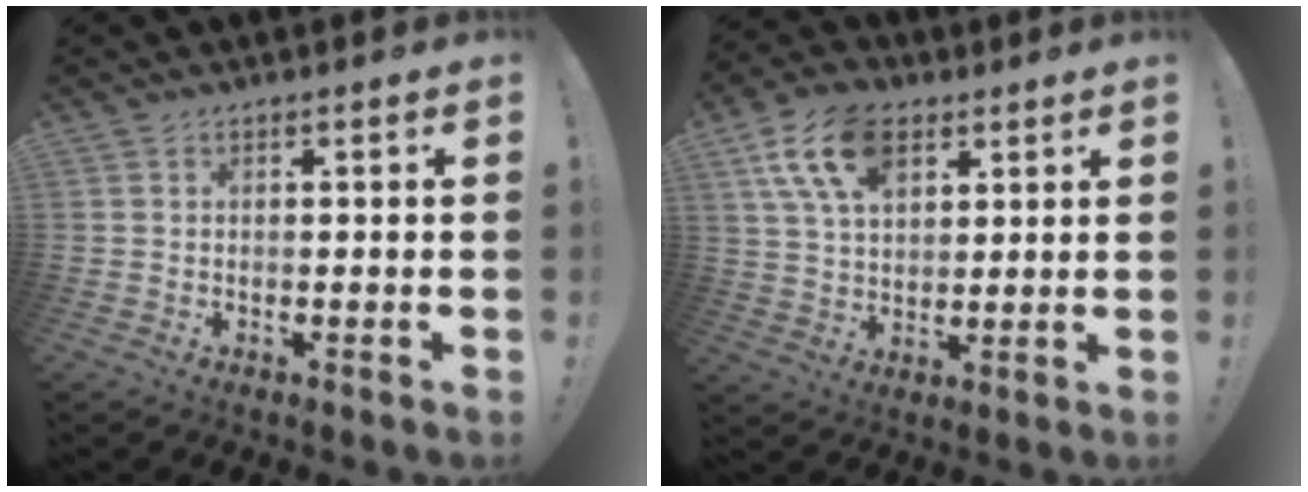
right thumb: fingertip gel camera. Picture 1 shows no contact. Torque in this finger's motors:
{"motor_torque": [0.21, 0.27, 0.10, 0.11, 0.10]}